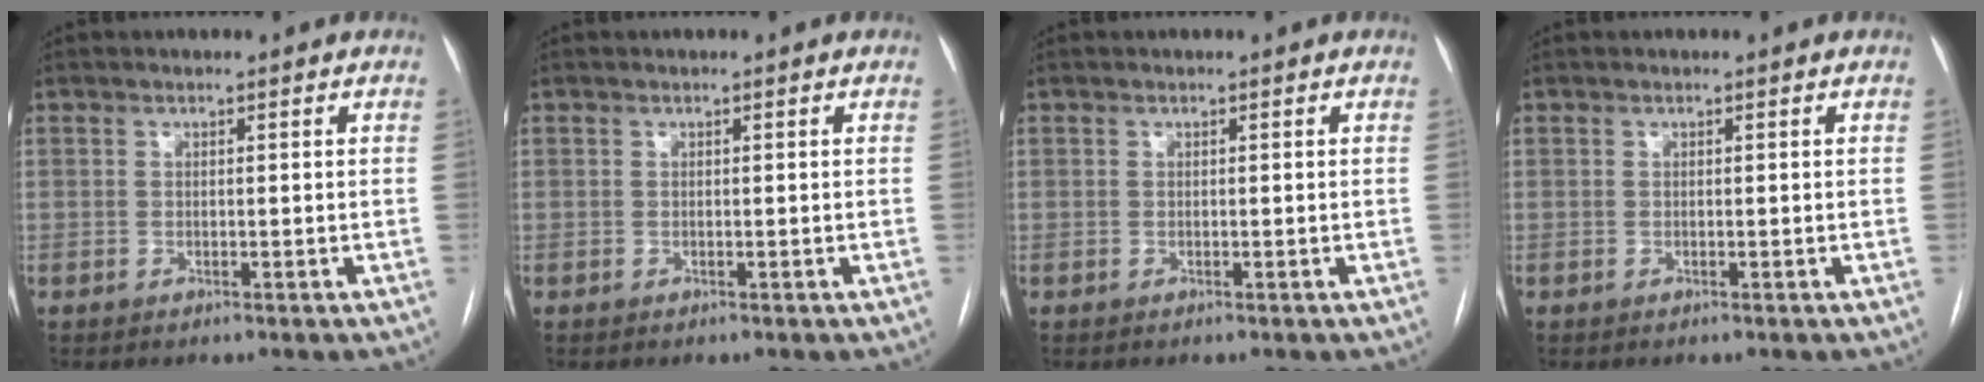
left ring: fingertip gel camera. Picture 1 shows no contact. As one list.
[{"total": 0.0}, {"total": 0.0}, {"total": 0.0}]